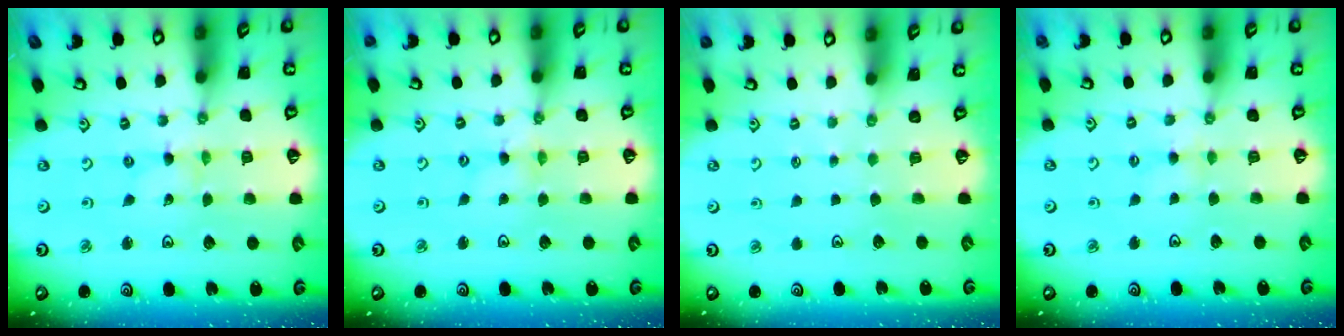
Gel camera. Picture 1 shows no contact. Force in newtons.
{"total": 1.4, "press": 1.4, "slide": 0.2}
{"total": 0.6, "press": 0.6, "slide": 0.1}
{"total": 1.9, "press": 1.8, "slide": 0.4}